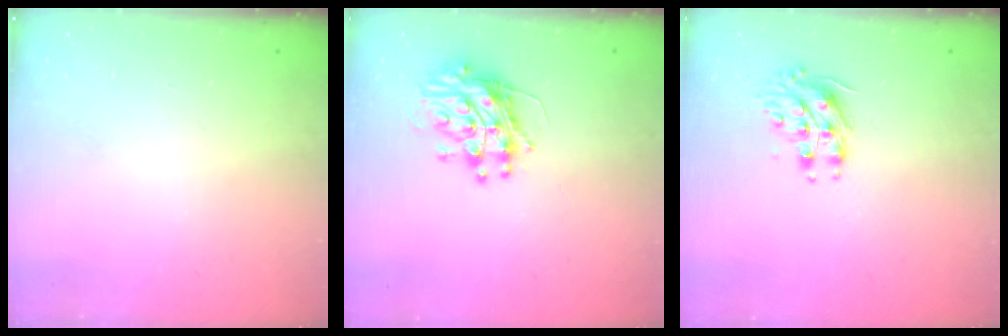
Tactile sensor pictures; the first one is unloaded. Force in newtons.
{"total": 11.4, "press": 11.3, "slide": 1.1}
{"total": 8.7, "press": 8.7, "slide": 0.5}